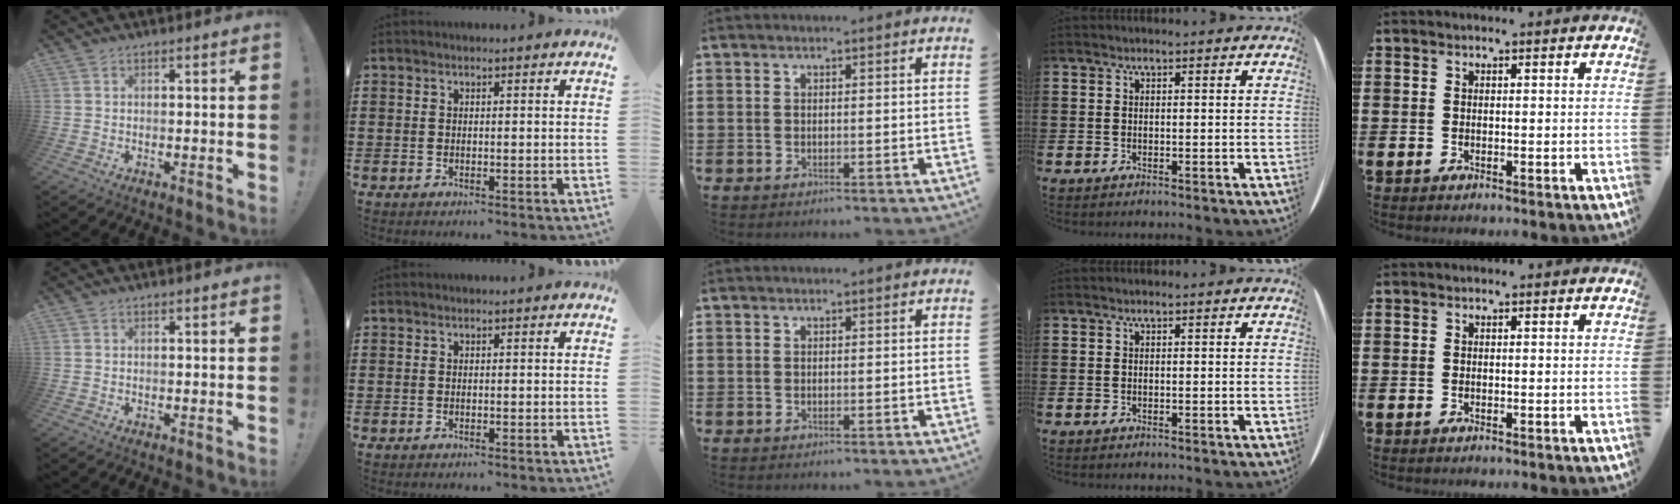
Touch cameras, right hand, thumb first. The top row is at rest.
{}